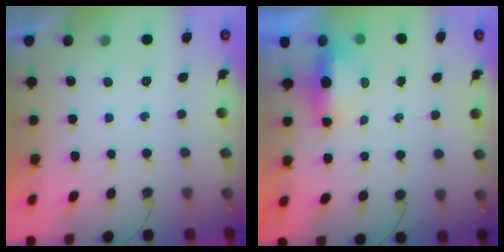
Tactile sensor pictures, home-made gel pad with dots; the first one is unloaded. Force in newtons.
{"total": 11.6, "press": 6.5, "slide": 9.7}